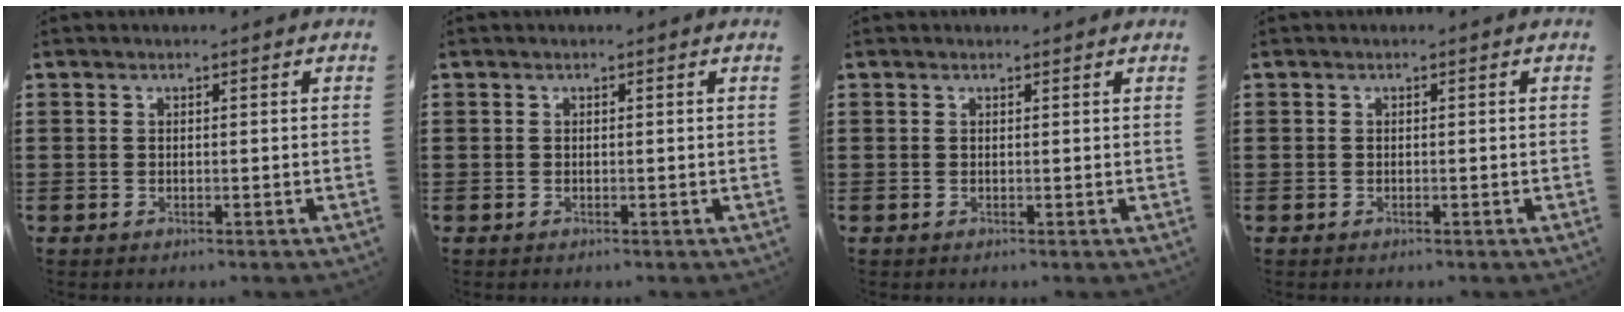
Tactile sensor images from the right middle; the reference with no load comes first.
{"total": 0.0}
{"total": 0.0}
{"total": 0.0}